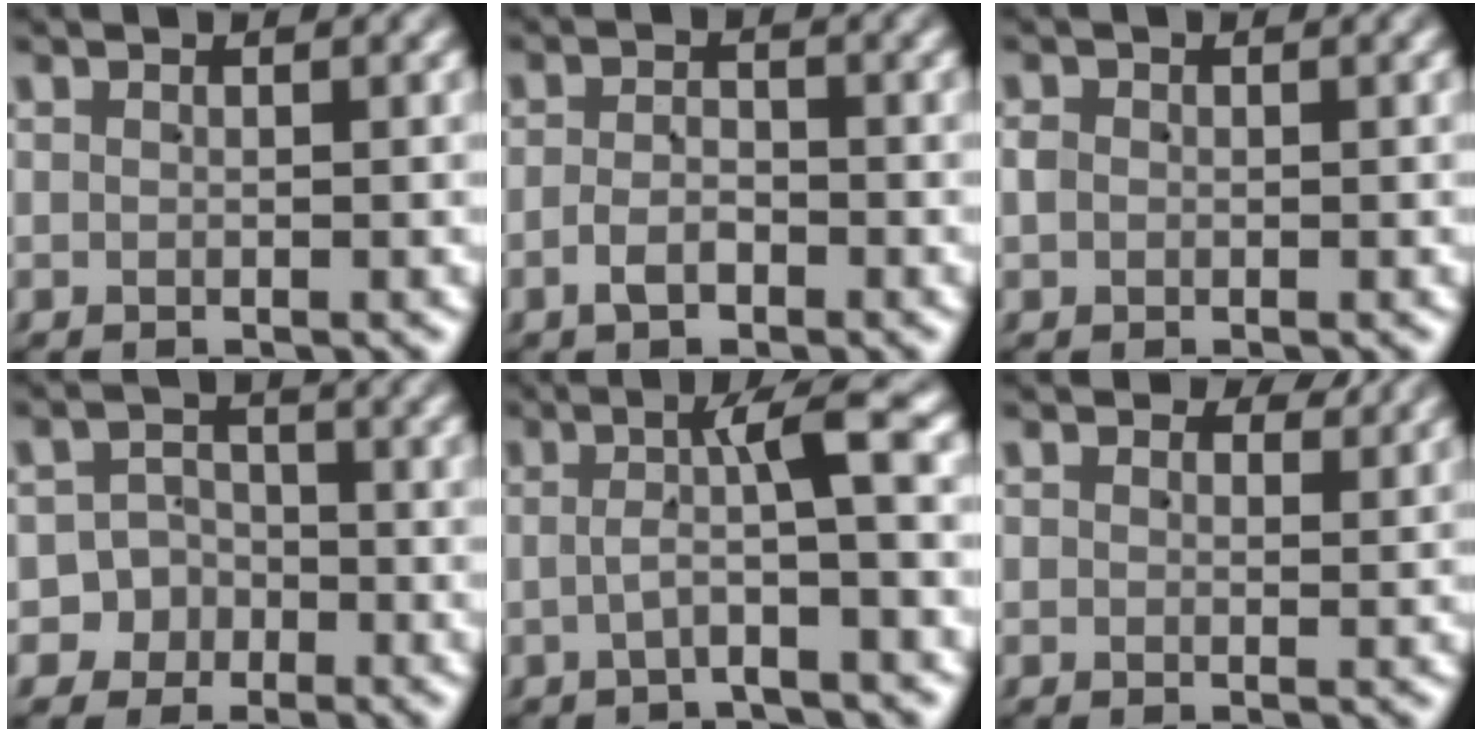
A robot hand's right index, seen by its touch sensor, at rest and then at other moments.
{"total": 2.3, "force": [-1.7, 1.0, 1.1], "torque": [-0.016, -0.001, -0.030]}
{"total": 0.8, "force": [-0.2, 0.8, 0.2], "torque": [-0.003, -0.002, -0.002]}
{"total": 8.0, "force": [-2.7, 7.4, 1.0], "torque": [-0.039, -0.018, -0.054]}
{"total": 3.3, "force": [-0.6, -0.6, 3.2], "torque": [-0.049, 0.005, -0.007]}
{"total": 1.4, "force": [1.2, 0.7, 0.3], "torque": [0.002, -0.006, 0.018]}